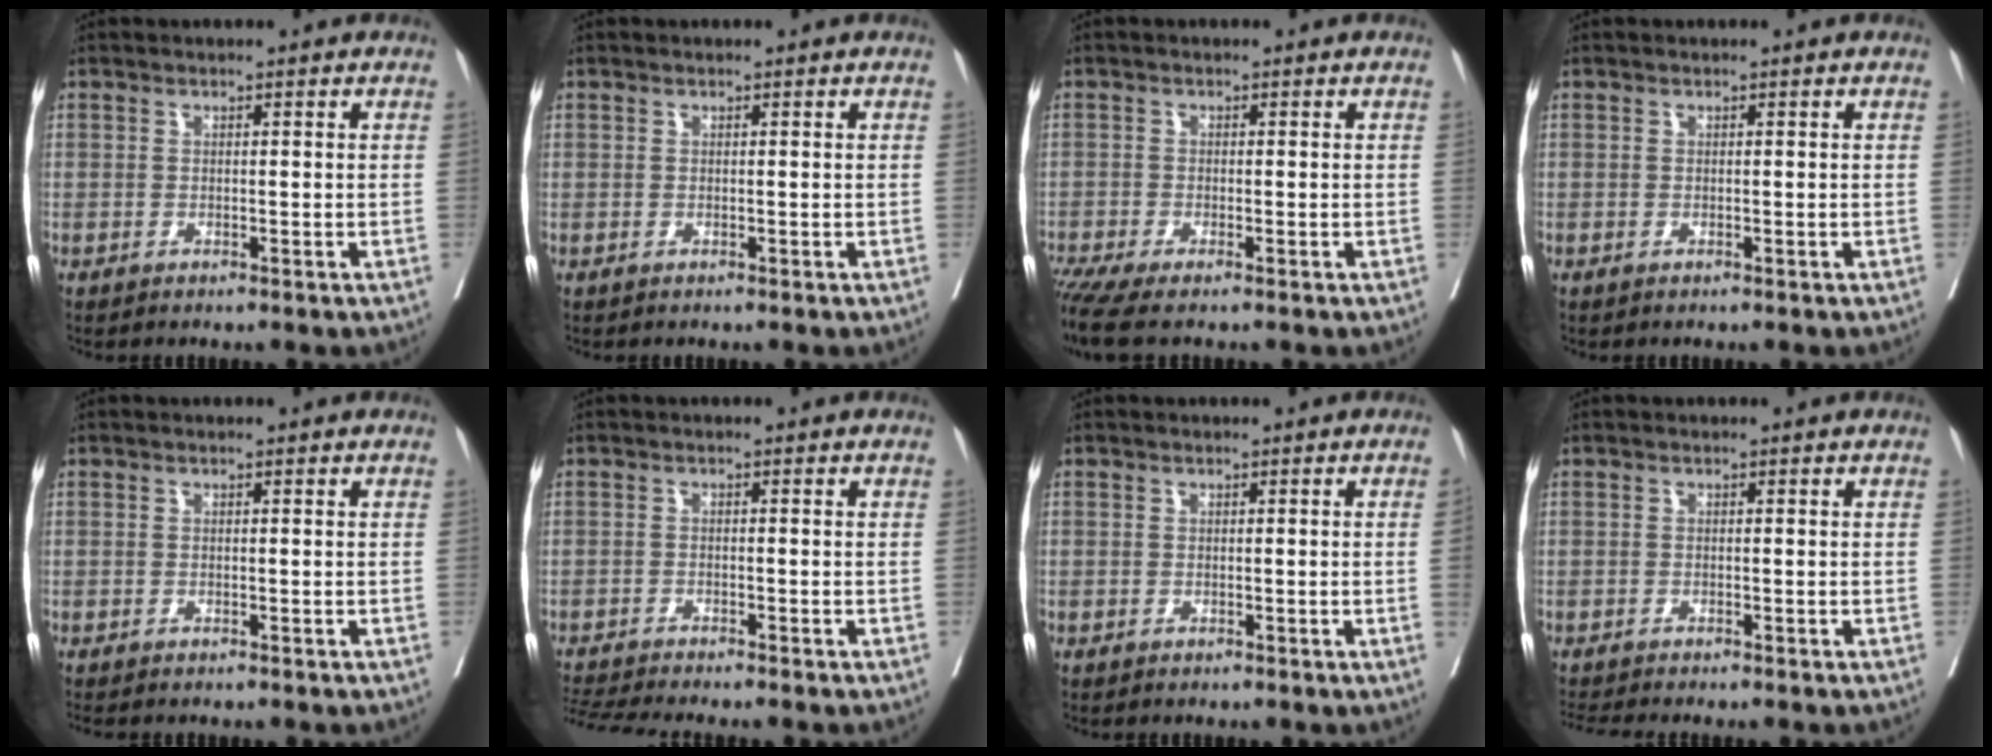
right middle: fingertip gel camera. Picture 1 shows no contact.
{"total": 0.0}
{"total": 3.9, "force": [-3.0, 0.1, 2.5], "torque": [-0.051, -0.012, -0.061]}
{"total": 0.0}
{"total": 2.1, "force": [-1.8, 0.4, 0.9], "torque": [-0.018, -0.006, -0.024]}
{"total": 6.0, "force": [-5.6, -1.1, 1.8], "torque": [-0.033, -0.017, -0.094]}
{"total": 0.6, "force": [-0.1, -0.2, 0.6], "torque": [-0.009, -0.001, -0.002]}
{"total": 2.7, "force": [-2.5, -0.8, 0.6], "torque": [-0.018, -0.015, -0.046]}